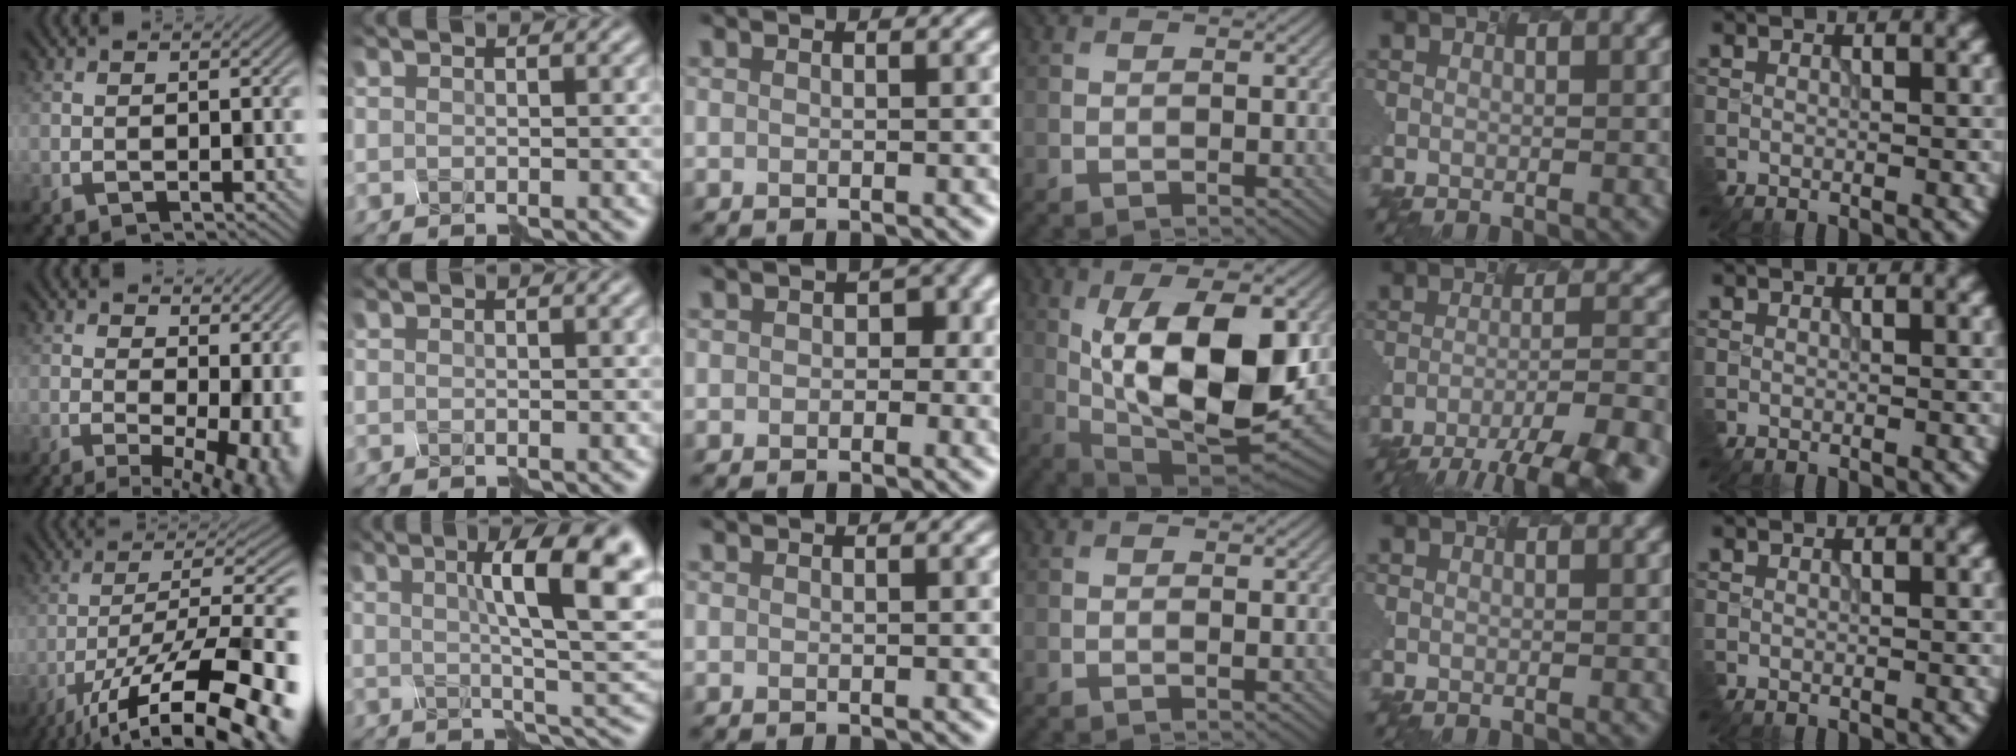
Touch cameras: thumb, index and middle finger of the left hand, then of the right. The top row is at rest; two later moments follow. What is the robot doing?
{"motion": "assemble", "object": "spray bottle"}